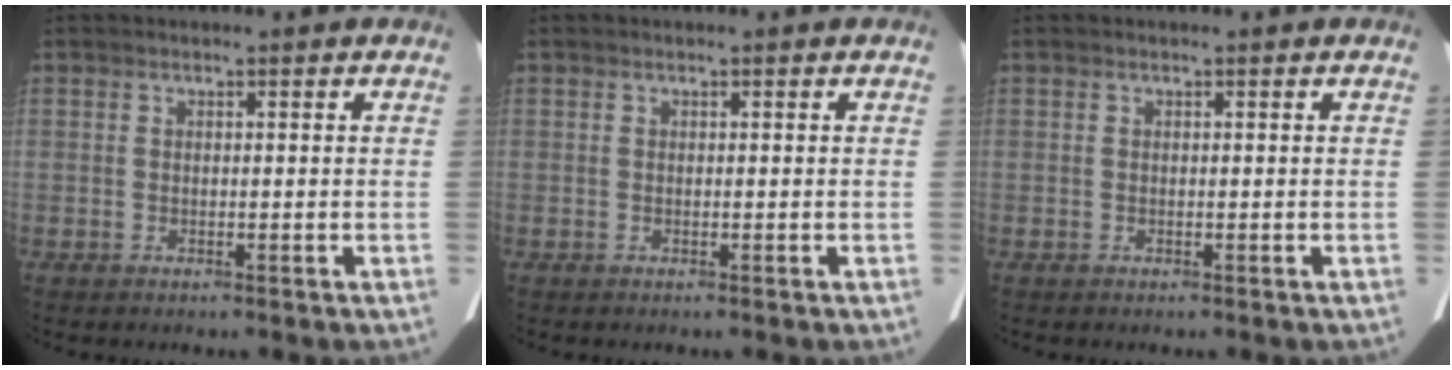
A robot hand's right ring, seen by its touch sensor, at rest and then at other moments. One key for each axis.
{"total": 0.0}
{"total": 0.0}